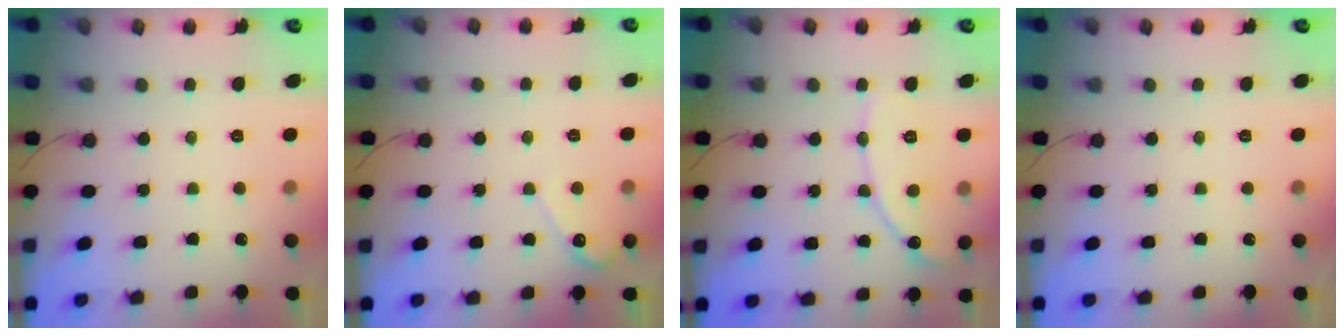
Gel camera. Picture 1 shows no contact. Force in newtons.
{"total": 3.5, "press": 3.5, "slide": 0.3}
{"total": 10.7, "press": 10.7, "slide": 0.8}
{"total": 0.0}